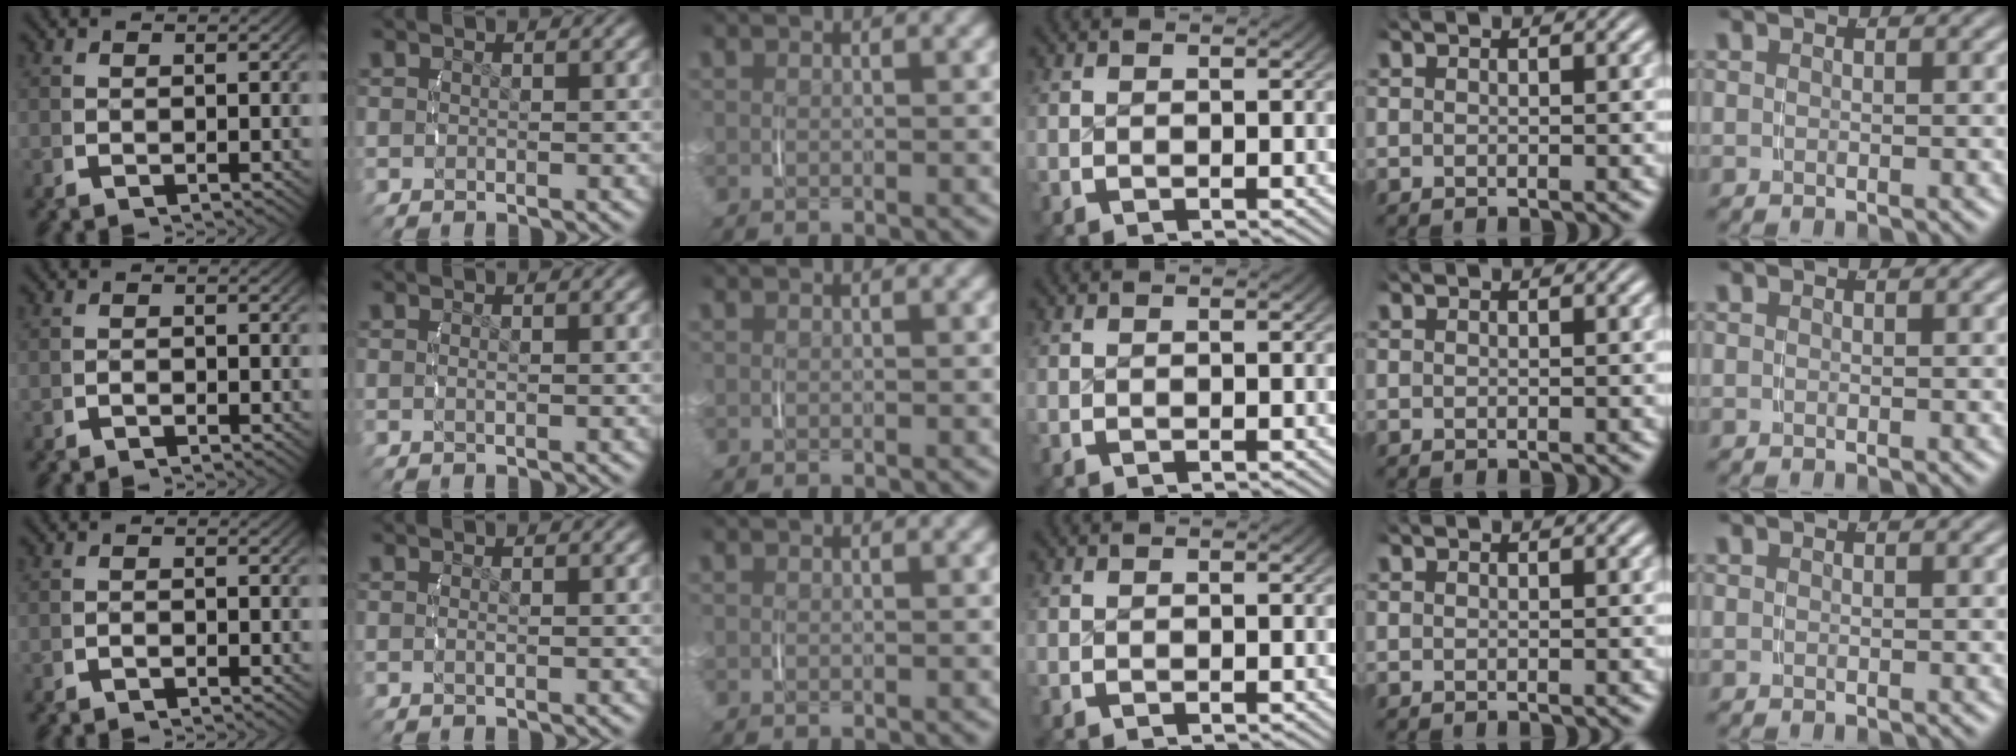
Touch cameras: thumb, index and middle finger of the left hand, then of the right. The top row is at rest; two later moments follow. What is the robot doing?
{"motion": "lift_and_place", "object": "small bumper sticker"}